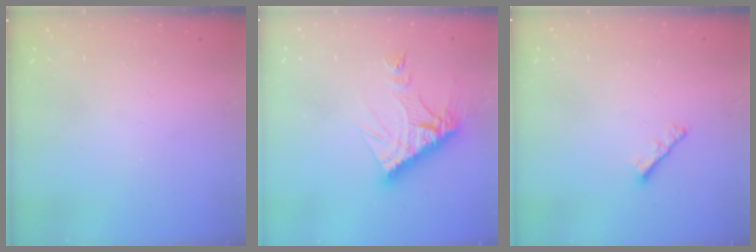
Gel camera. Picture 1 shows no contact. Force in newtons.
{"total": 12.1, "press": 12.1, "slide": 1.2}
{"total": 2.2, "press": 2.1, "slide": 0.6}